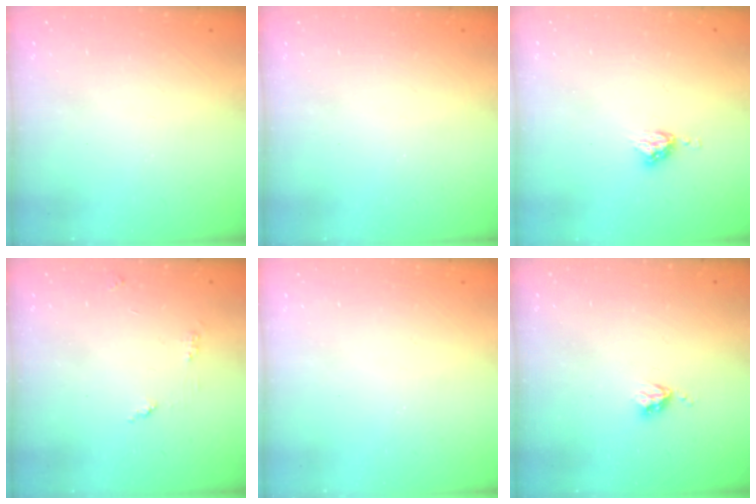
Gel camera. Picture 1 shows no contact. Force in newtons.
{"total": 0.0}
{"total": 5.1, "press": 5.1, "slide": 0.7}
{"total": 3.9, "press": 3.9, "slide": 0.3}
{"total": 0.0}
{"total": 3.6, "press": 3.6, "slide": 0.4}